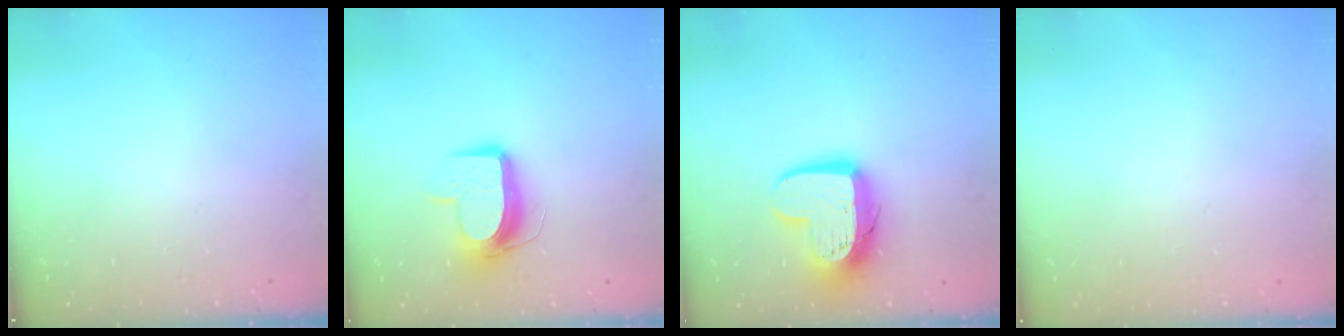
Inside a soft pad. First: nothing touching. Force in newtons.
{"total": 11.1, "press": 11.0, "slide": 1.0}
{"total": 13.9, "press": 13.9, "slide": 1.0}
{"total": 0.0}